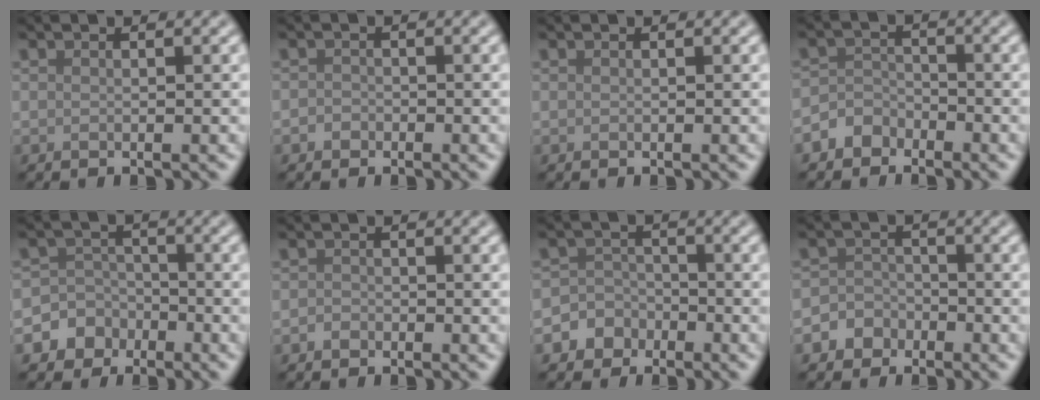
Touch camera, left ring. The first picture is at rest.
{"total": 0.9, "force": [-0.5, 0.7, 0.1], "torque": [0.001, -0.001, -0.010]}
{"total": 0.0}
{"total": 2.1, "force": [-1.6, 1.4, 0.2], "torque": [0.002, 0.011, -0.035]}
{"total": 5.4, "force": [-2.8, 4.7, 0.3], "torque": [0.020, 0.000, -0.068]}
{"total": 0.8, "force": [-0.6, 0.6, 0.1], "torque": [-0.001, 0.000, -0.011]}
{"total": 3.8, "force": [-2.2, 3.1, 0.2], "torque": [0.034, 0.001, -0.051]}
{"total": 3.0, "force": [-1.8, 2.3, 0.2], "torque": [0.029, 0.004, -0.043]}